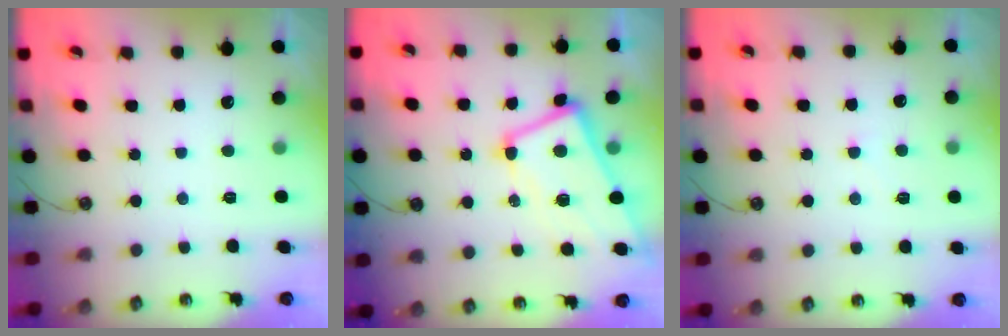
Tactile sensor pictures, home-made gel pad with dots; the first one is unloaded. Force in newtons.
{"total": 2.9, "press": 2.8, "slide": 0.9}
{"total": 6.1, "press": 6.1, "slide": 0.4}